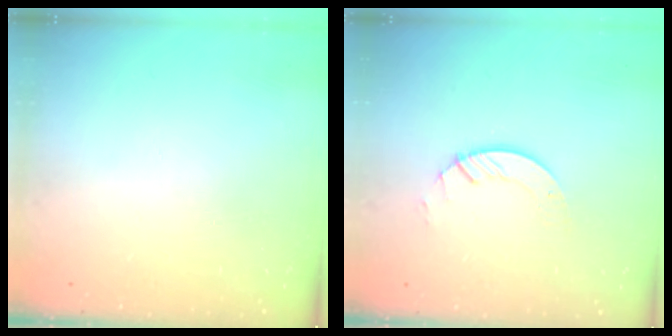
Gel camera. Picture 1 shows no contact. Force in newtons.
{"total": 2.6, "press": 2.6, "slide": 0.3}